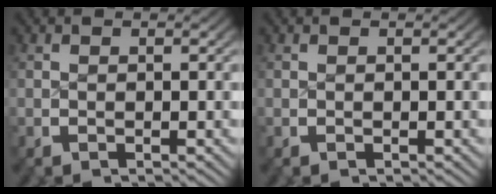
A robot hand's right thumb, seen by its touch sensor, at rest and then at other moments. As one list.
[{"total": 0.0}]